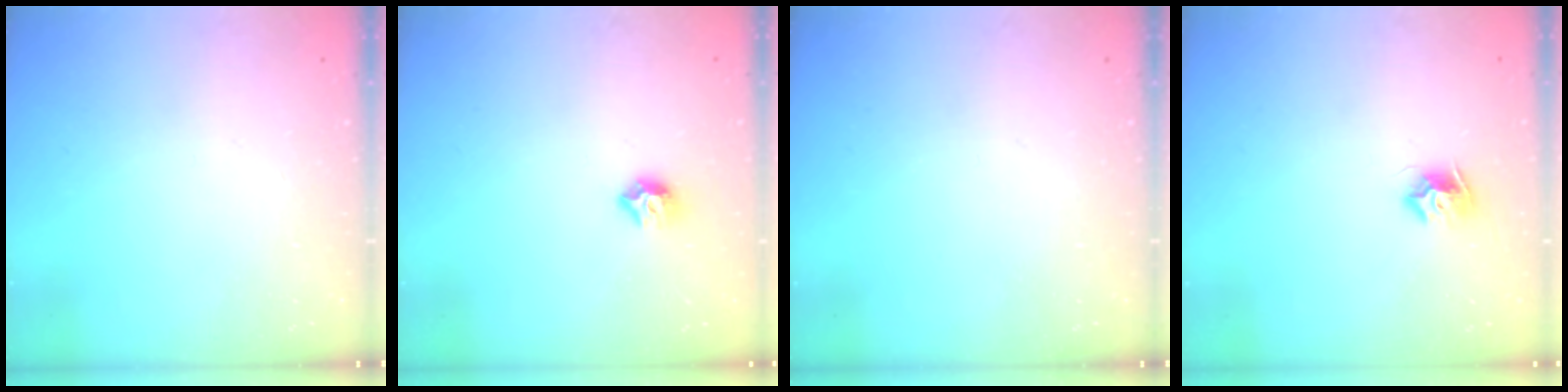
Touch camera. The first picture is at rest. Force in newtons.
{"total": 7.5, "press": 7.4, "slide": 0.8}
{"total": 0.0}
{"total": 7.5, "press": 7.5, "slide": 0.1}